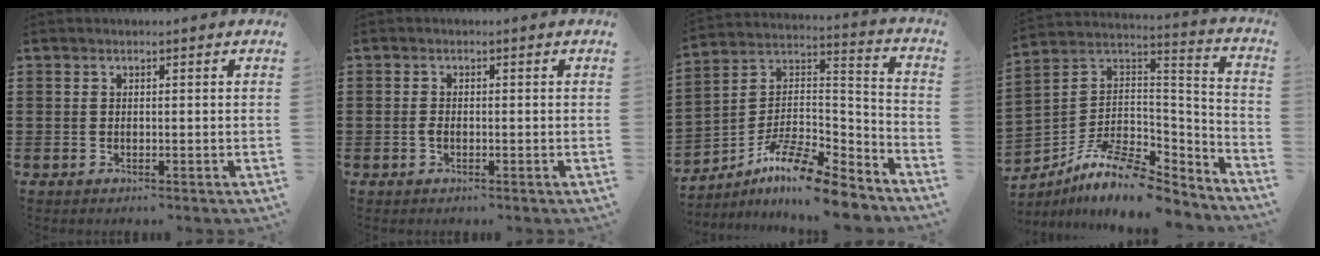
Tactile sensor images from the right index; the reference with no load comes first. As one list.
[{"total": 0.7, "force": [-0.3, 0.3, 0.6], "torque": [-0.015, -0.006, -0.004]}, {"total": 11.7, "force": [-9.4, 2.3, 6.5], "torque": [-0.131, 0.017, -0.187]}, {"total": 10.5, "force": [-8.1, 3.8, 5.5], "torque": [-0.119, 0.011, -0.160]}]